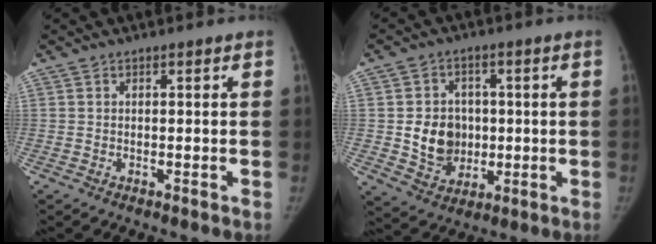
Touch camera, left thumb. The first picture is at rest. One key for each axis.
{"total": 9.7, "fx": -0.2, "fy": 8.3, "fz": 4.9, "tx": -0.038, "ty": 0.001, "tz": 0.005}